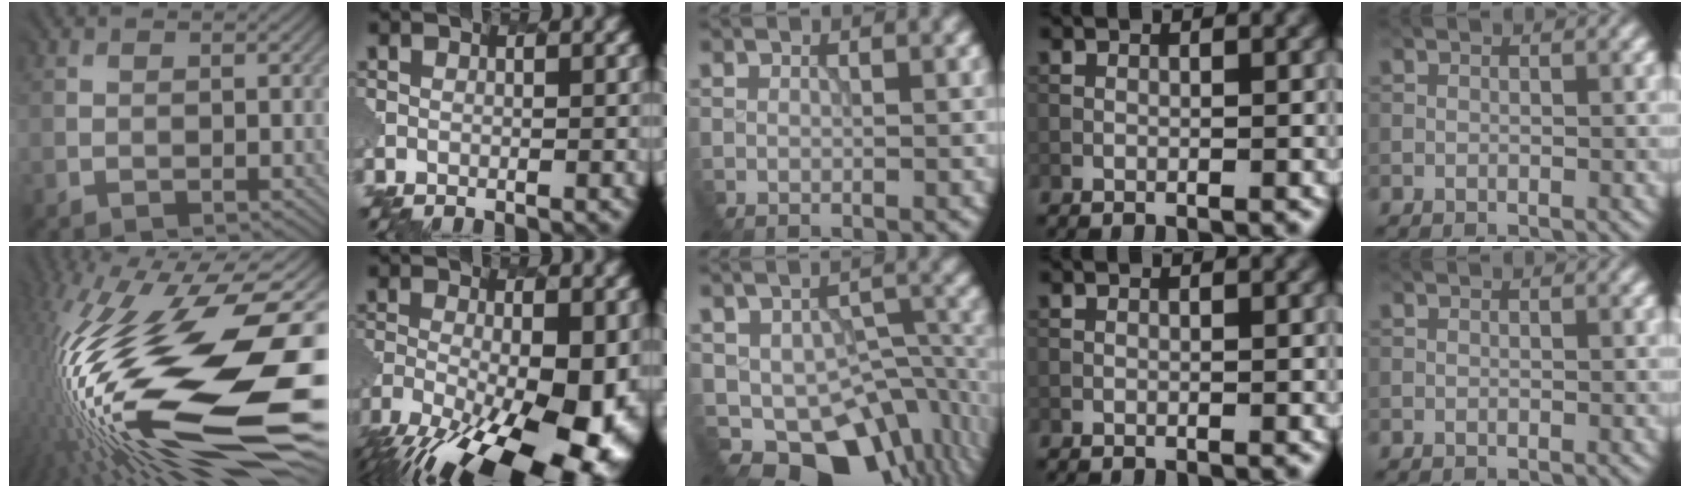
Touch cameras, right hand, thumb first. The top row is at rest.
{"thumb": {"total": 21.0, "force": [-2.3, 8.9, 18.8], "torque": [-0.385, -0.023, -0.051]}, "index": {"total": 16.5, "force": [-8.0, 6.9, 12.6], "torque": [-0.217, -0.039, -0.113]}, "middle": {"total": 9.6, "force": [-4.7, 6.5, 5.4], "torque": [-0.066, -0.027, -0.048]}}